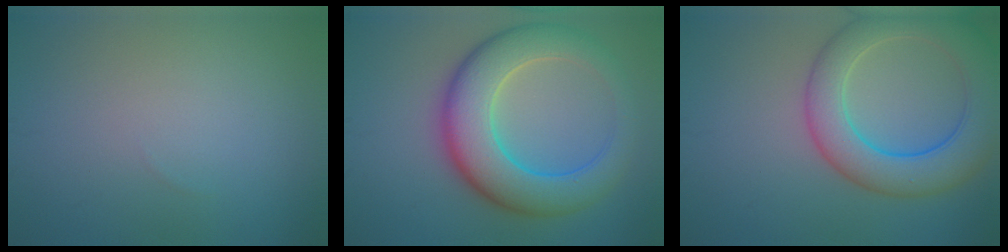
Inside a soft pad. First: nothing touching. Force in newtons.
{"total": 9.1, "press": 9.1, "slide": 0.4}
{"total": 8.0, "press": 8.0, "slide": 0.4}